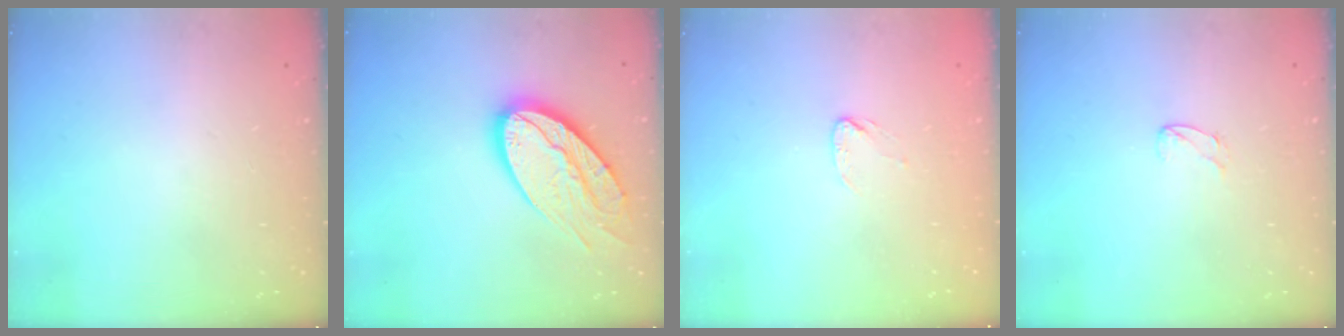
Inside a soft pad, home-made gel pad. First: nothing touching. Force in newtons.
{"total": 17.5, "press": 17.4, "slide": 1.9}
{"total": 2.7, "press": 2.7, "slide": 0.2}
{"total": 3.6, "press": 3.6, "slide": 0.3}